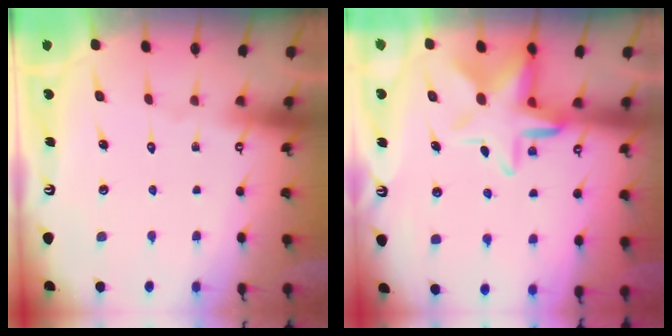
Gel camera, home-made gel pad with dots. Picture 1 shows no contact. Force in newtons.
{"total": 10.7, "press": 10.4, "slide": 2.1}